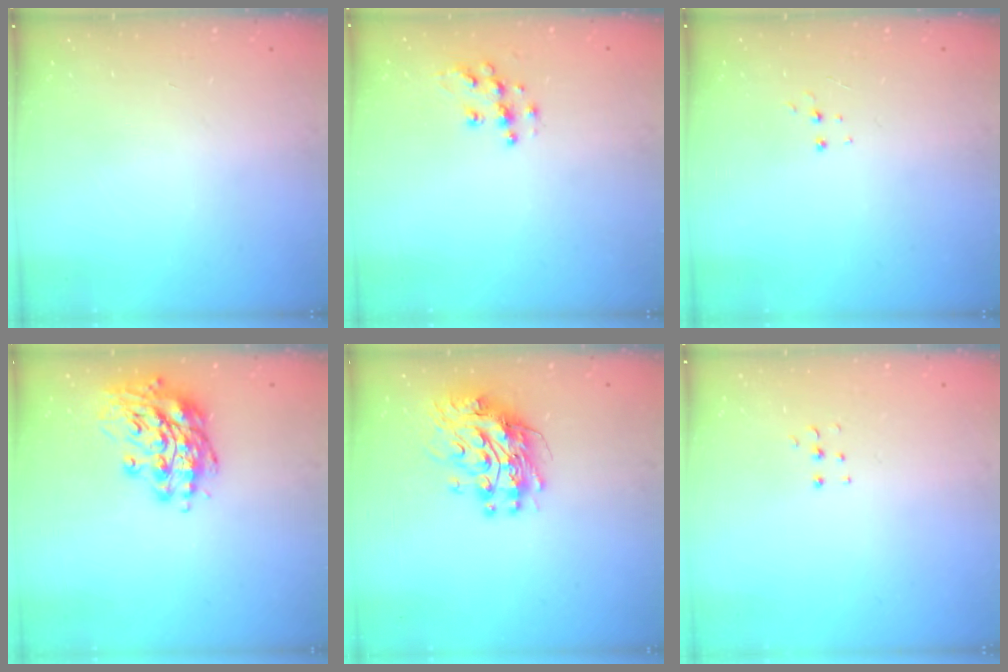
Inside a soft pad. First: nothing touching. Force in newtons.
{"total": 8.9, "press": 8.9, "slide": 0.5}
{"total": 4.2, "press": 4.2, "slide": 0.5}
{"total": 16.0, "press": 15.8, "slide": 2.7}
{"total": 11.2, "press": 11.2, "slide": 0.9}
{"total": 4.0, "press": 4.0, "slide": 0.5}